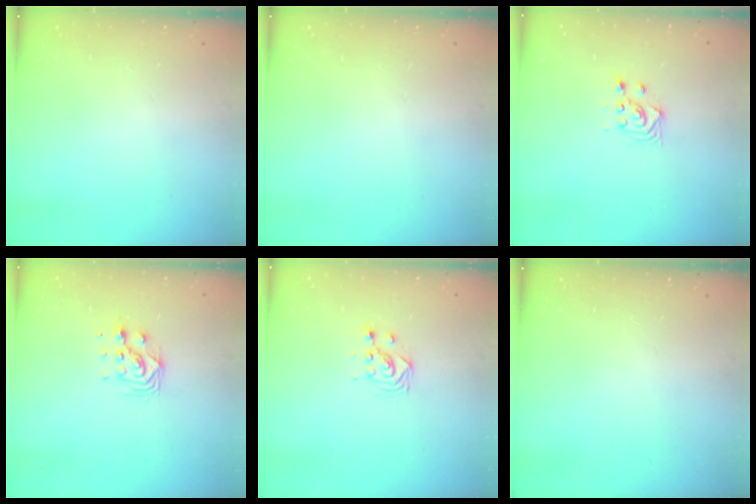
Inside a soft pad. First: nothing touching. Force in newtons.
{"total": 0.0}
{"total": 3.6, "press": 3.4, "slide": 1.2}
{"total": 7.6, "press": 7.5, "slide": 0.5}
{"total": 3.2, "press": 3.2, "slide": 0.5}
{"total": 0.0}